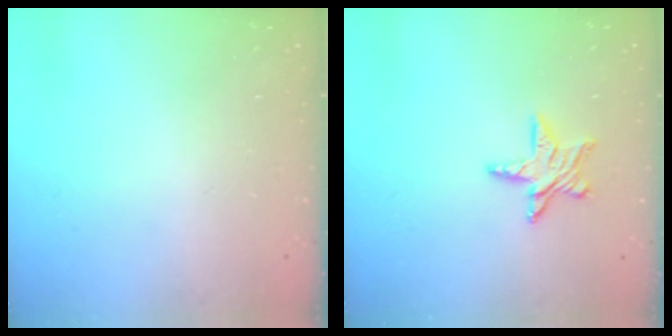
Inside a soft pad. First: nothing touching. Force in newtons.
{"total": 9.0, "press": 9.0, "slide": 0.8}